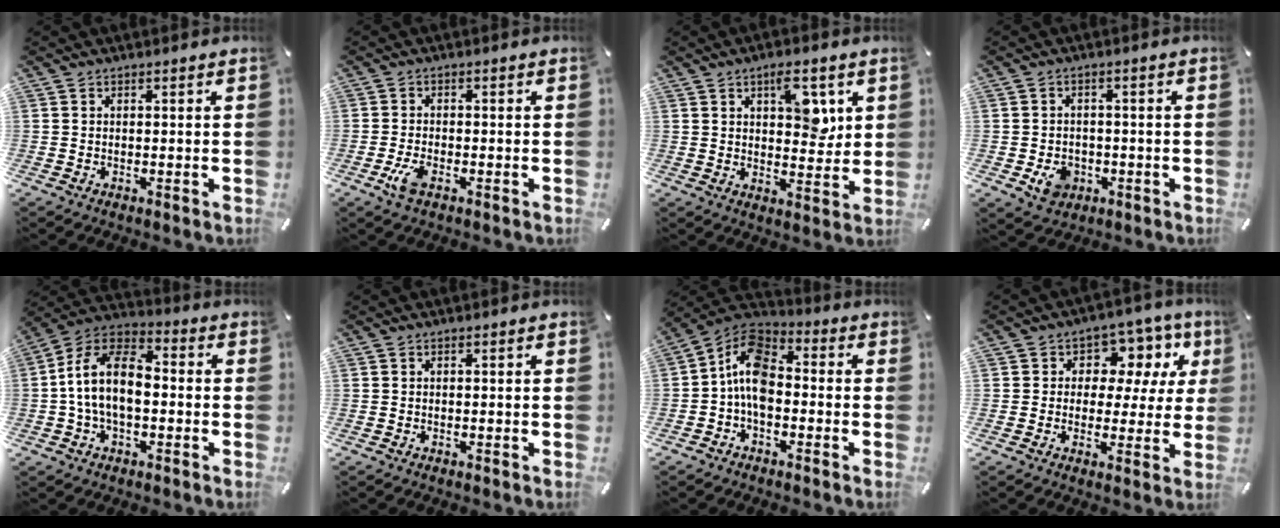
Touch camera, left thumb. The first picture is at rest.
{"total": 4.0, "force": [-1.9, 1.7, 3.1], "torque": [-0.075, 0.000, -0.040]}
{"total": 9.3, "force": [3.6, 5.0, 7.0], "torque": [-0.081, -0.015, 0.055]}
{"total": 5.6, "force": [-1.9, 4.7, 2.5], "torque": [-0.036, 0.003, -0.034]}
{"total": 12.7, "force": [-1.6, 7.9, 9.8], "torque": [-0.215, 0.012, -0.031]}
{"total": 0.0}
{"total": 10.5, "force": [-2.3, 6.8, 7.7], "torque": [-0.165, 0.008, -0.044]}
{"total": 9.3, "force": [2.8, 7.4, 5.0], "torque": [-0.067, -0.019, 0.050]}